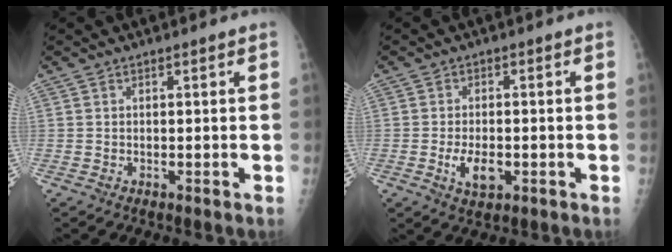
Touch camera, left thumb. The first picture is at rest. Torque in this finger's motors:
{"motor_torque": [-0.56, 0.70, 0.47, 0.19, 0.05]}